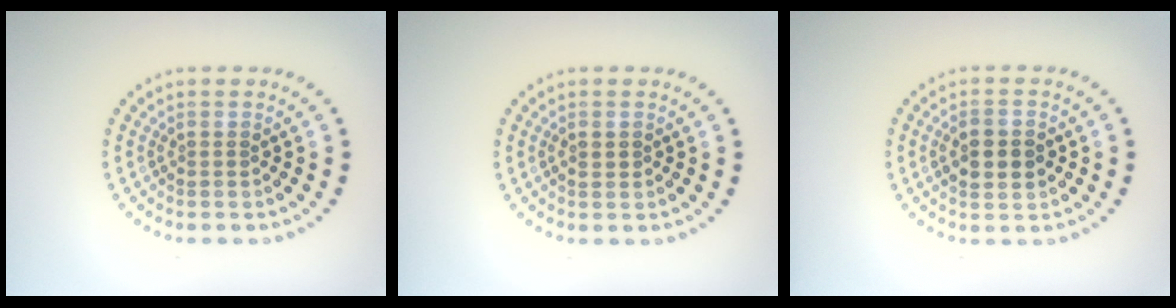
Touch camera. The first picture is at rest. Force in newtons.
{"total": 0.7, "press": 0.6, "slide": 0.3}
{"total": 3.2, "press": 3.2, "slide": 0.1}